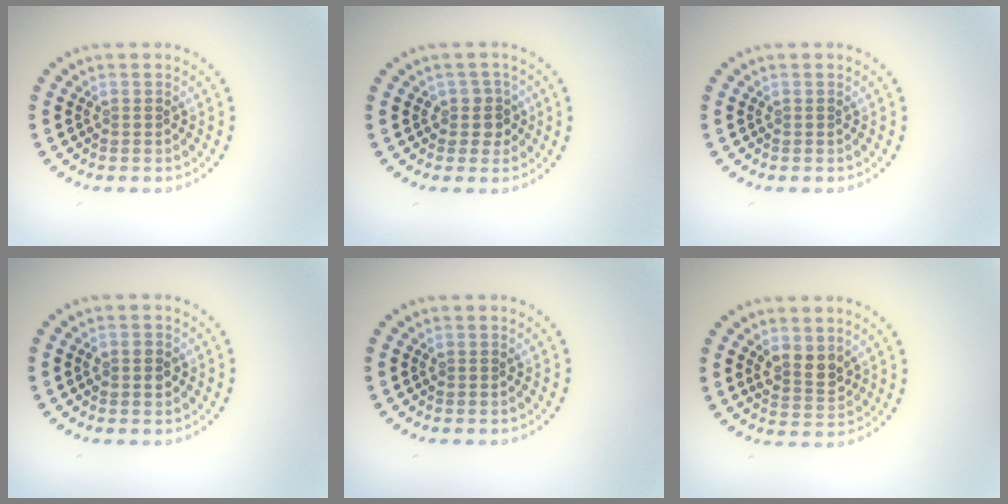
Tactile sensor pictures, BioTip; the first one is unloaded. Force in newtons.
{"total": 2.0, "press": 1.6, "slide": 1.1}
{"total": 0.0}
{"total": 1.4, "press": 1.4, "slide": 0.3}
{"total": 0.0}
{"total": 2.5, "press": 2.3, "slide": 0.9}